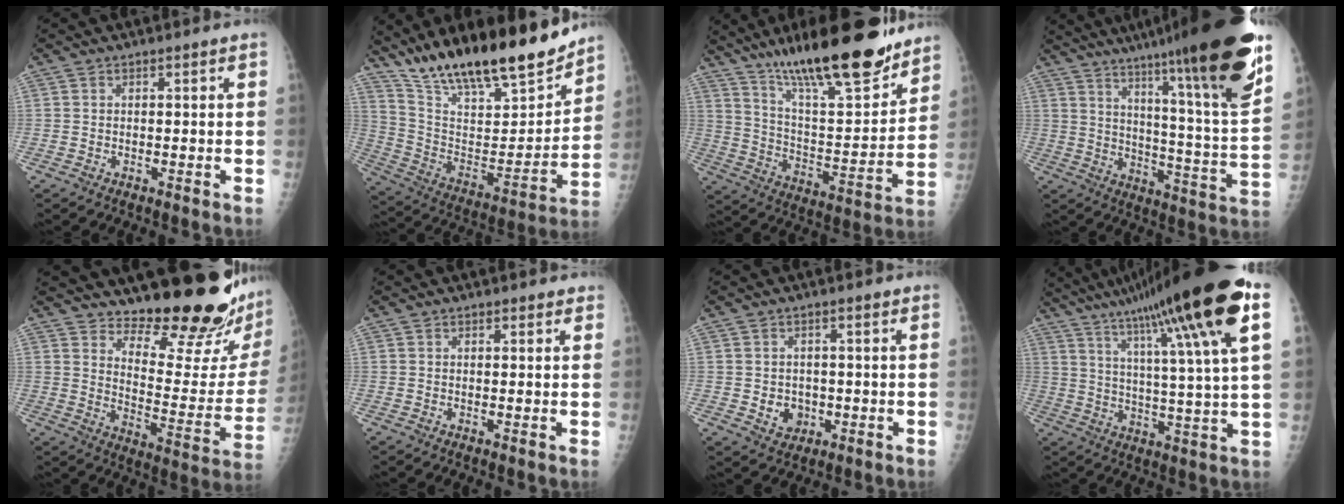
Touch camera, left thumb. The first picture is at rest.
{"total": 25.6, "force": [20.7, 6.7, 13.5], "torque": [-0.194, -0.087, 0.349]}
{"total": 25.3, "force": [18.6, 5.9, 16.2], "torque": [-0.234, -0.082, 0.307]}
{"total": 28.2, "force": [18.9, 1.6, 20.8], "torque": [-0.295, -0.090, 0.275]}
{"total": 21.5, "force": [18.9, 4.0, 9.5], "torque": [-0.096, -0.183, 0.256]}
{"total": 1.0, "force": [0.8, 0.5, 0.2], "torque": [0.005, -0.004, 0.007]}
{"total": 4.2, "force": [-0.6, 3.7, 1.9], "torque": [-0.009, 0.002, 0.001]}
{"total": 26.3, "force": [14.0, 2.4, 22.1], "torque": [-0.350, -0.012, 0.210]}